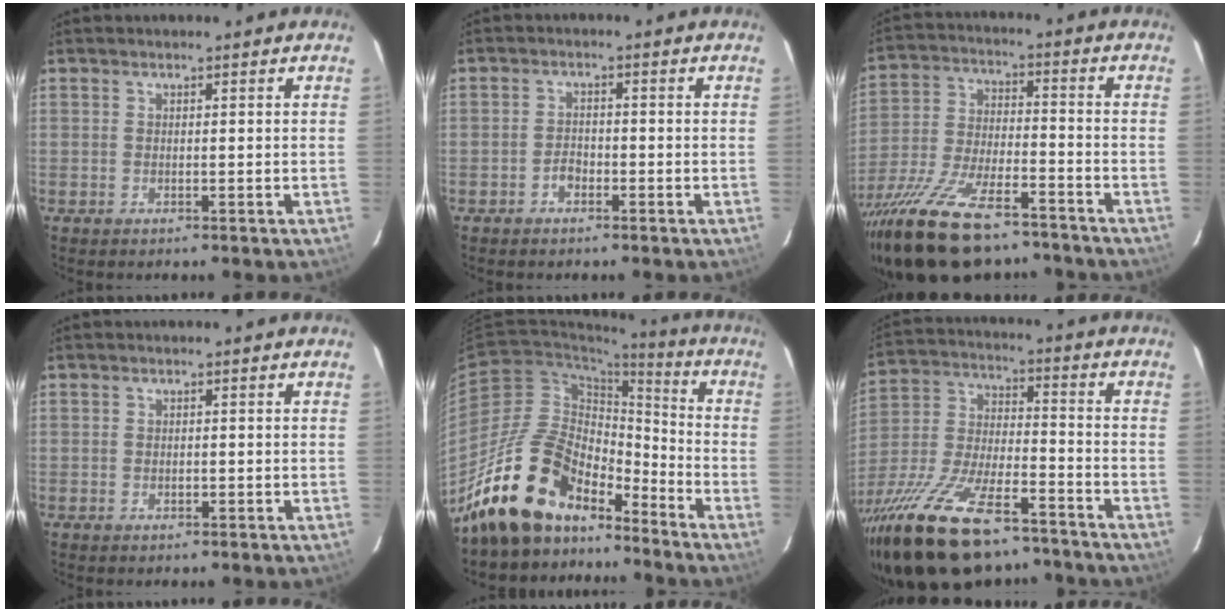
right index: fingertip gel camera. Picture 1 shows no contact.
{"total": 2.0, "force": [-1.3, 1.3, 0.9], "torque": [-0.017, 0.006, -0.022]}
{"total": 22.3, "force": [-16.8, 7.8, 12.4], "torque": [-0.258, -0.042, -0.282]}
{"total": 0.7, "force": [-0.1, 0.6, 0.3], "torque": [-0.003, 0.001, 0.000]}
{"total": 18.5, "force": [-14.4, 8.6, 7.9], "torque": [-0.153, 0.019, -0.244]}
{"total": 27.1, "force": [-19.5, 9.8, 16.0], "torque": [-0.324, -0.036, -0.318]}